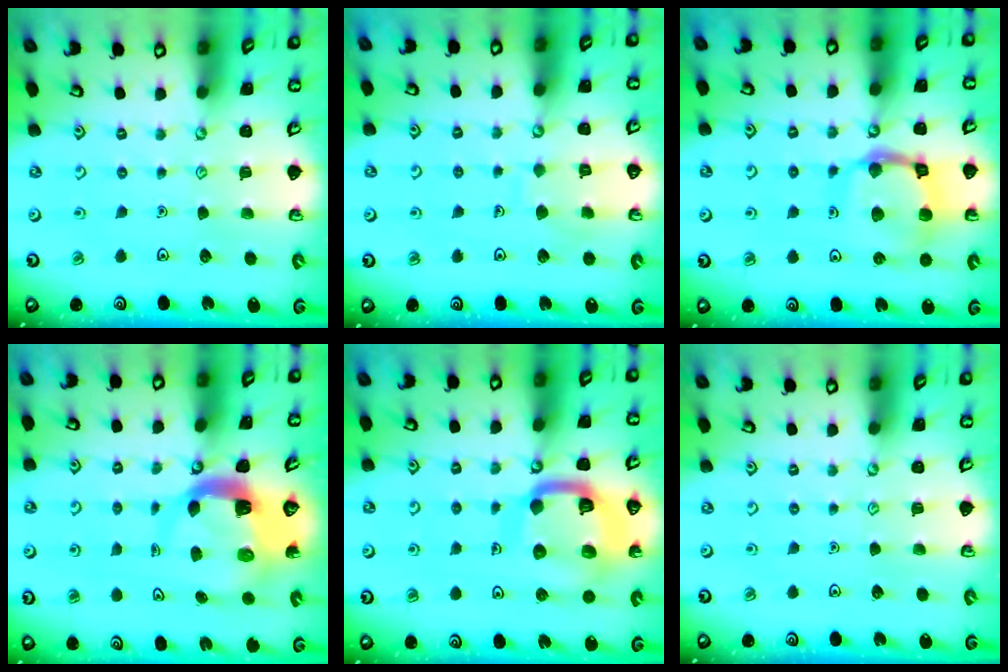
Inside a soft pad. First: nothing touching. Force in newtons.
{"total": 6.2, "press": 6.2, "slide": 0.6}
{"total": 14.1, "press": 14.1, "slide": 1.5}
{"total": 6.6, "press": 6.5, "slide": 0.8}
{"total": 16.3, "press": 16.2, "slide": 1.7}
{"total": 0.0}